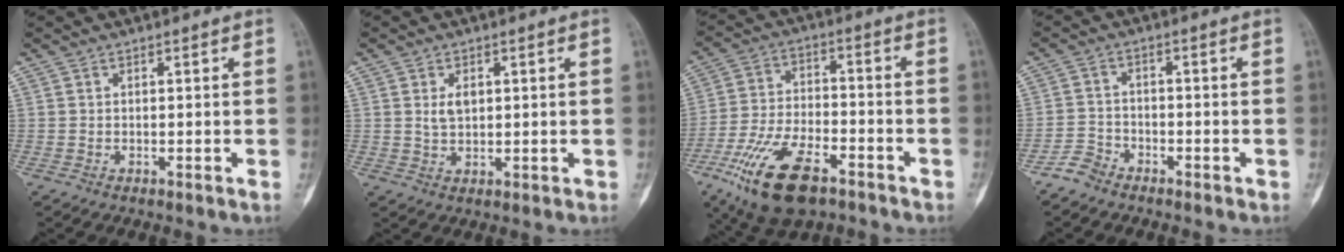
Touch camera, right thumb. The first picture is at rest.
{"total": 3.5, "force": [0.8, 2.4, 2.4], "torque": [-0.026, -0.004, 0.016]}
{"total": 17.0, "force": [-9.6, 7.7, 11.7], "torque": [-0.217, 0.032, -0.169]}
{"total": 3.8, "force": [-3.2, 2.1, 0.3], "torque": [0.002, 0.015, -0.070]}